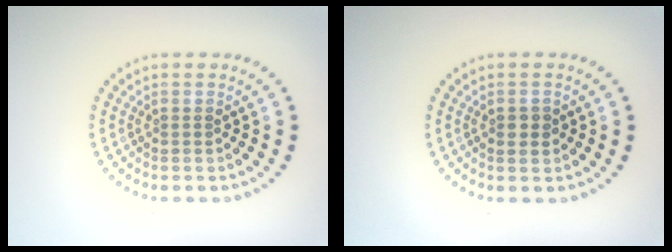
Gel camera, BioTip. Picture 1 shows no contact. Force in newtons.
{"total": 1.4, "press": 1.4, "slide": 0.2}